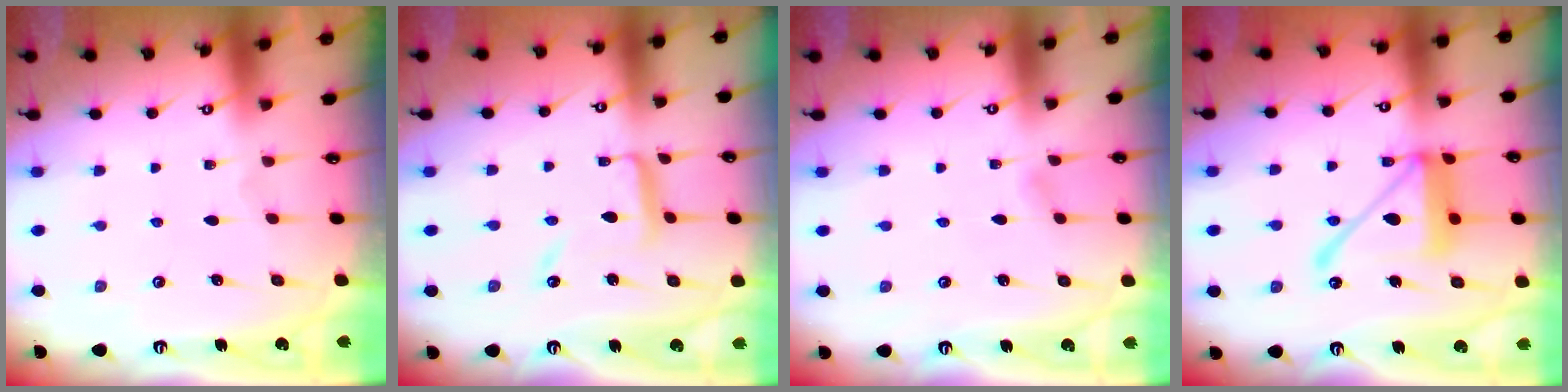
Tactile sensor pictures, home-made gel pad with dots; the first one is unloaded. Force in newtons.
{"total": 10.2, "press": 10.2, "slide": 0.9}
{"total": 2.8, "press": 2.8, "slide": 0.3}
{"total": 15.2, "press": 15.1, "slide": 1.5}